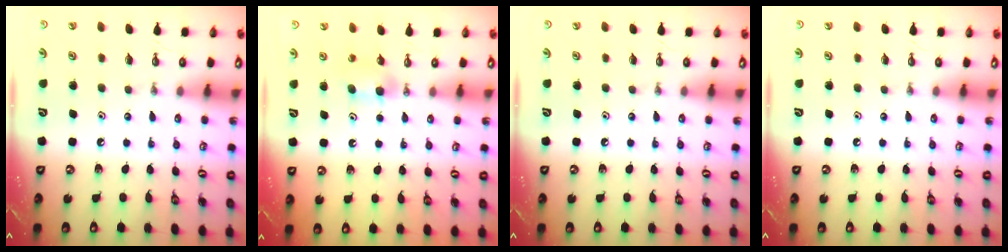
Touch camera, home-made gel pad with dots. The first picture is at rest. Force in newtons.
{"total": 4.0, "press": 3.8, "slide": 1.2}
{"total": 0.0}
{"total": 0.0}